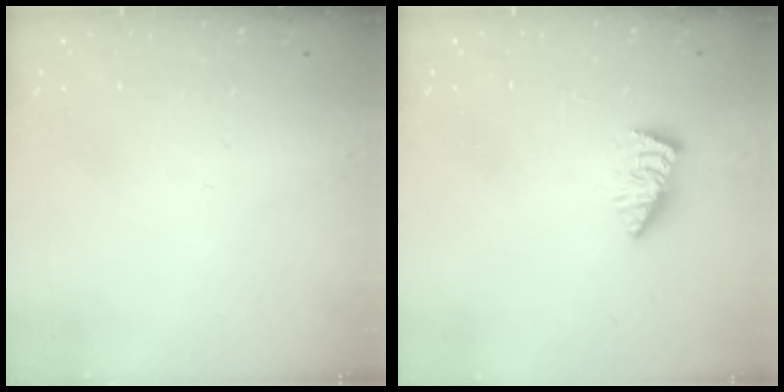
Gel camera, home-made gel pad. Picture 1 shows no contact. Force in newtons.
{"total": 1.7, "press": 1.7, "slide": 0.1}